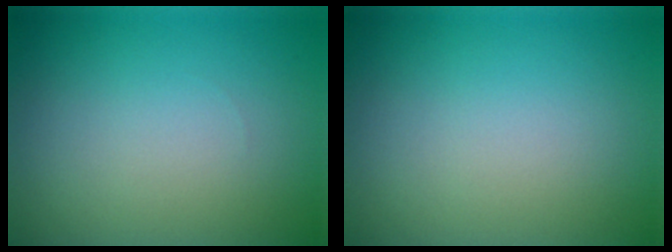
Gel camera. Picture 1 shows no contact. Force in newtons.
{"total": 0.0}